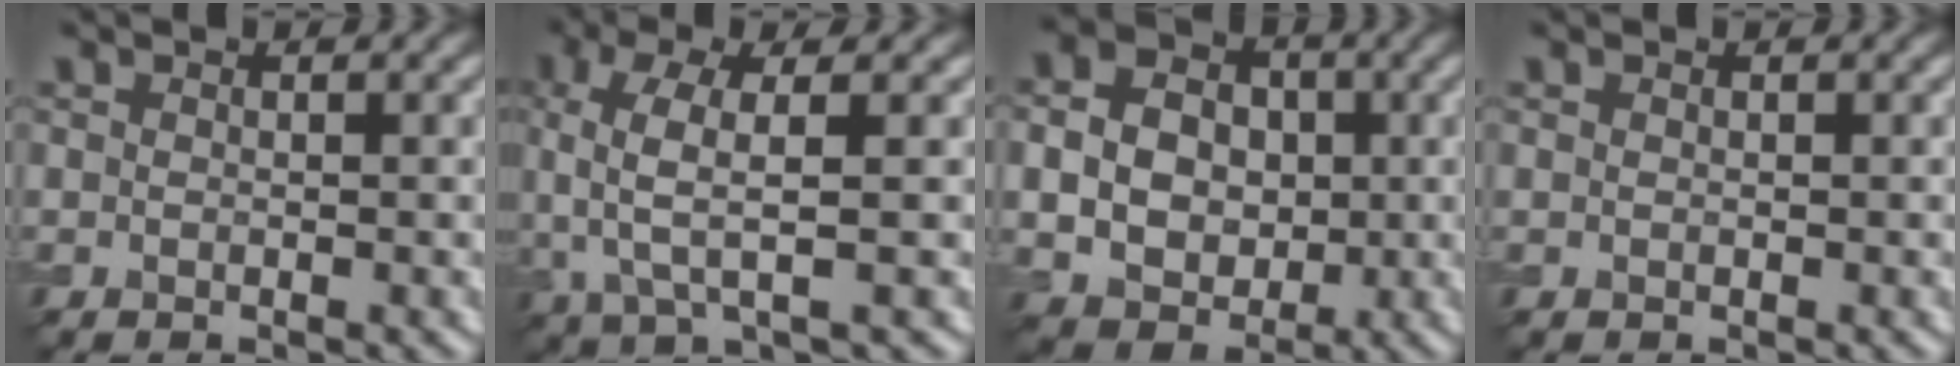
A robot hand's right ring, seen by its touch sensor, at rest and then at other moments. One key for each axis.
{"total": 5.1, "fx": 0.6, "fy": 1.7, "fz": 4.7, "tx": -0.109, "ty": 0.003, "tz": 0.012}
{"total": 6.4, "fx": -0.1, "fy": 5.1, "fz": 3.8, "tx": -0.077, "ty": 0.005, "tz": -0.006}
{"total": 0.0}